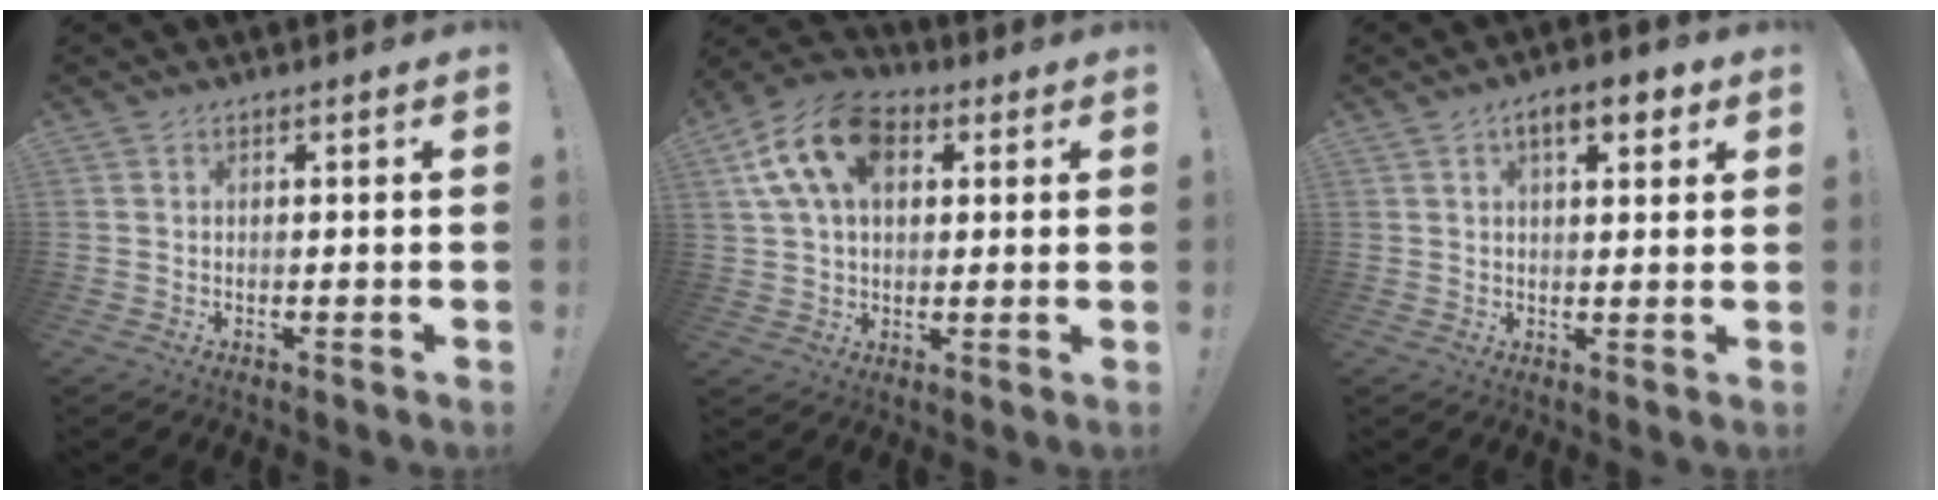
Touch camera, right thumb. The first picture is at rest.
{"total": 16.0, "force": [5.7, 10.5, 10.6], "torque": [-0.197, -0.005, 0.107]}
{"total": 6.6, "force": [3.2, 2.6, 5.1], "torque": [-0.063, -0.006, 0.050]}